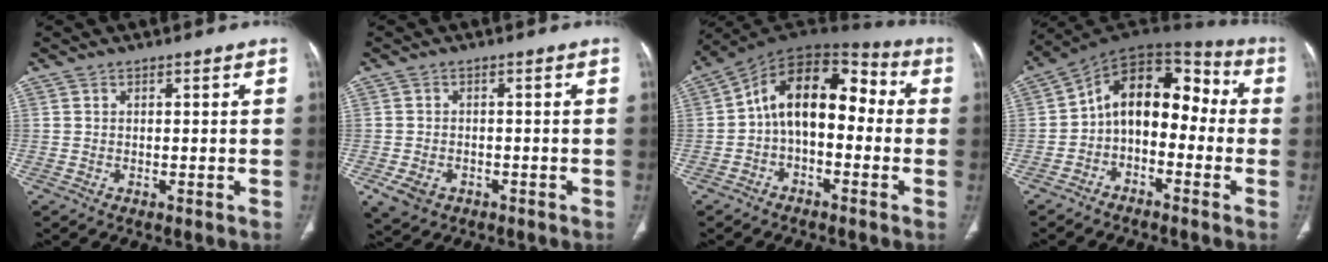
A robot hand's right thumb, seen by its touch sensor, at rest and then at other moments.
{"total": 4.6, "force": [-2.0, 3.4, 2.2], "torque": [-0.044, 0.004, -0.026]}
{"total": 14.0, "force": [-0.7, 8.6, 11.0], "torque": [-0.143, 0.056, -0.026]}
{"total": 13.1, "force": [-2.0, 8.7, 9.6], "torque": [-0.113, 0.072, -0.048]}